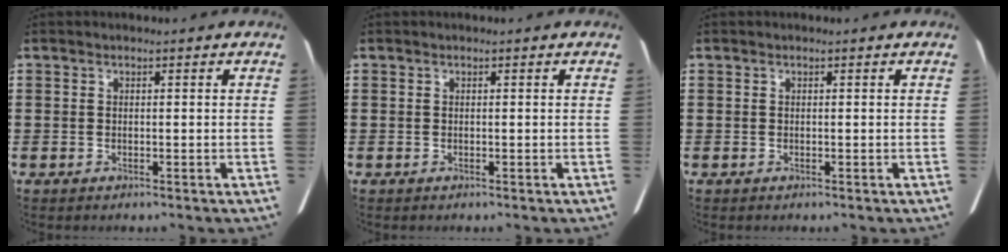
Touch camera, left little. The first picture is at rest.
{"total": 0.0}
{"total": 0.0}